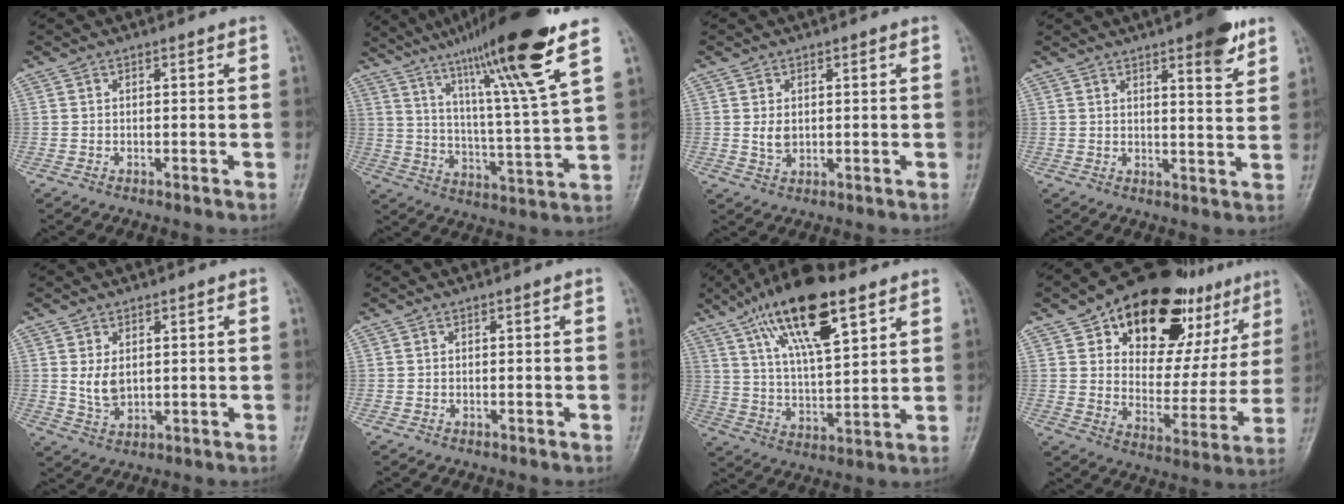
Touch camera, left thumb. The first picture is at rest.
{"total": 21.3, "force": [13.2, 0.7, 16.6], "torque": [-0.258, -0.053, 0.218]}
{"total": 2.6, "force": [0.4, 1.9, 1.7], "torque": [-0.024, -0.006, 0.013]}
{"total": 7.7, "force": [4.7, 1.8, 5.8], "torque": [-0.068, -0.025, 0.062]}
{"total": 4.2, "force": [1.0, 2.9, 3.0], "torque": [-0.044, -0.014, 0.028]}
{"total": 0.0}
{"total": 18.5, "force": [10.2, 6.4, 14.1], "torque": [-0.225, -0.027, 0.183]}
{"total": 25.5, "force": [15.2, 14.0, 15.0], "torque": [-0.158, -0.039, 0.227]}